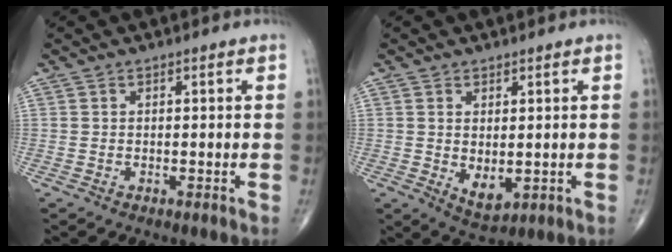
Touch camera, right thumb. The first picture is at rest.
{"total": 4.7, "force": [-0.2, 2.5, 3.9], "torque": [-0.054, -0.010, 0.011]}